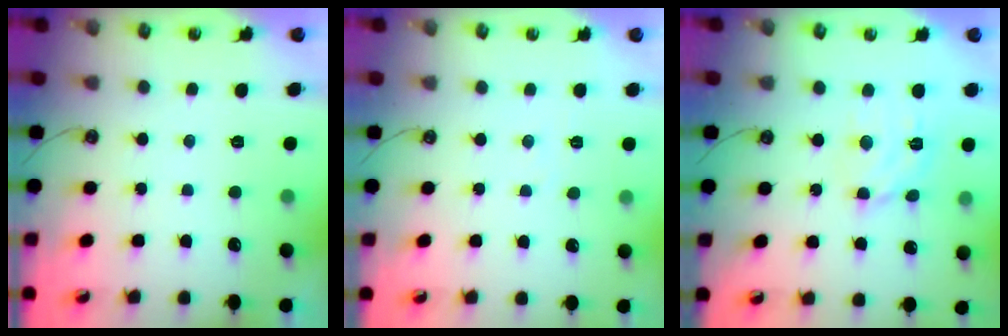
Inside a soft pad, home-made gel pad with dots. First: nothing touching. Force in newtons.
{"total": 2.8, "press": 2.8, "slide": 0.4}
{"total": 9.5, "press": 9.4, "slide": 1.3}